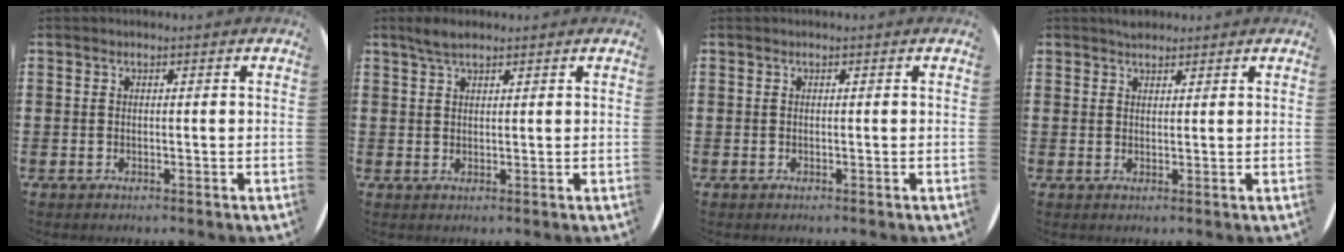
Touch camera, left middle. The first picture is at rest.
{"total": 2.5, "force": [2.0, 0.7, 1.4], "torque": [-0.022, 0.003, 0.033]}
{"total": 0.0}
{"total": 1.7, "force": [1.6, 0.6, 0.0], "torque": [0.006, 0.002, 0.029]}